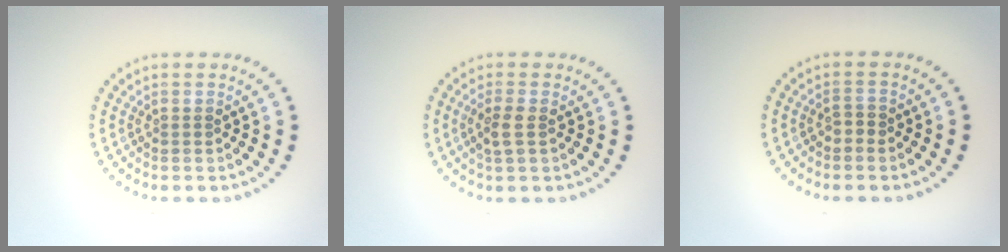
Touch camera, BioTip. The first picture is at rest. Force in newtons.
{"total": 1.9, "press": 1.7, "slide": 0.7}
{"total": 1.0, "press": 0.8, "slide": 0.6}